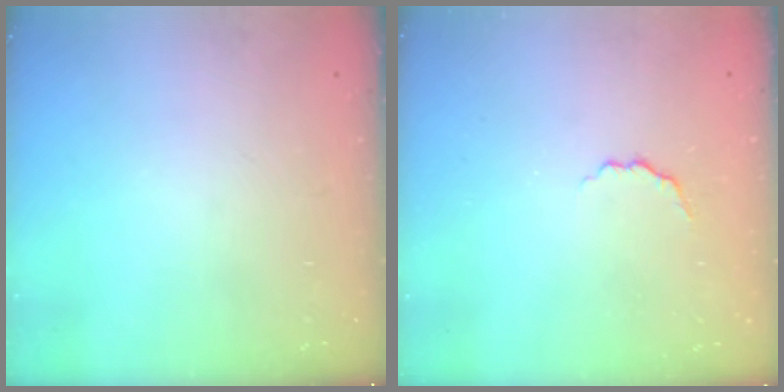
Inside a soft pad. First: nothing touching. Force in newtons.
{"total": 2.7, "press": 2.6, "slide": 0.9}